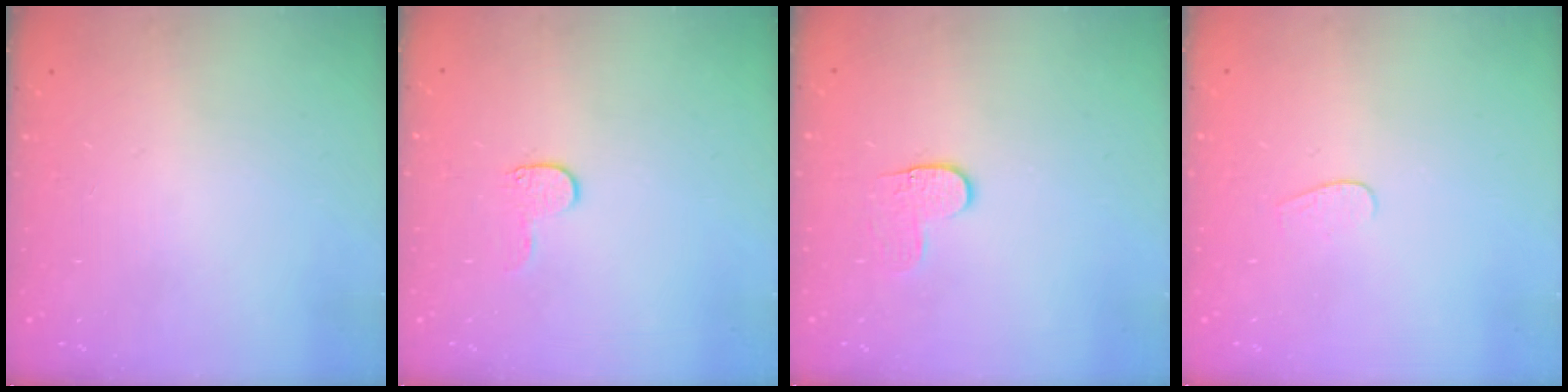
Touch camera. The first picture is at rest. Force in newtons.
{"total": 4.7, "press": 4.7, "slide": 0.5}
{"total": 3.6, "press": 3.6, "slide": 0.4}
{"total": 3.5, "press": 3.5, "slide": 0.3}